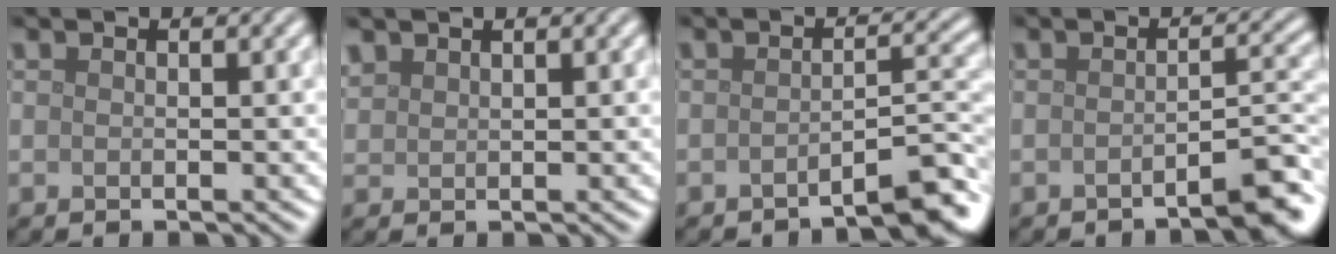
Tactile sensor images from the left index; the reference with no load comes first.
{"total": 1.2, "force": [1.1, 0.5, 0.1], "torque": [-0.007, 0.005, 0.029]}
{"total": 4.0, "force": [-2.9, 0.6, 2.8], "torque": [-0.033, 0.015, -0.045]}
{"total": 3.3, "force": [-2.1, 0.4, 2.4], "torque": [-0.029, 0.012, -0.039]}